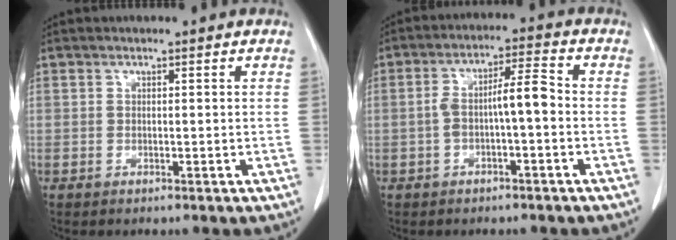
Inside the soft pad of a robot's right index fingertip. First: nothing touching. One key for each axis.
{"total": 6.1, "fx": -1.0, "fy": 1.2, "fz": 5.9, "tx": -0.108, "ty": 0.027, "tz": -0.015}